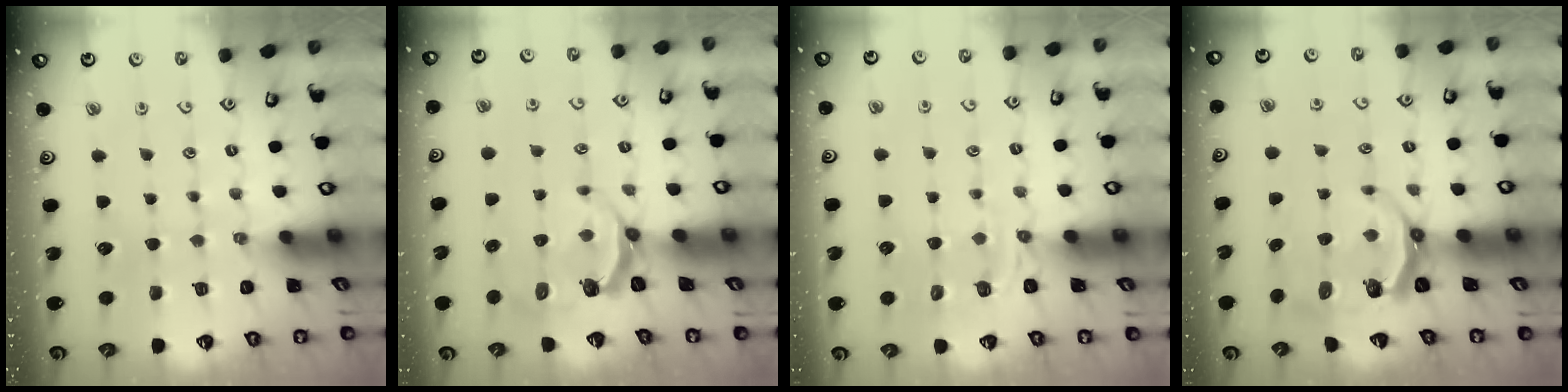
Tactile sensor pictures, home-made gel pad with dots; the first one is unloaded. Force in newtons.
{"total": 5.4, "press": 4.4, "slide": 3.1}
{"total": 2.9, "press": 2.2, "slide": 1.8}
{"total": 6.7, "press": 6.0, "slide": 3.2}